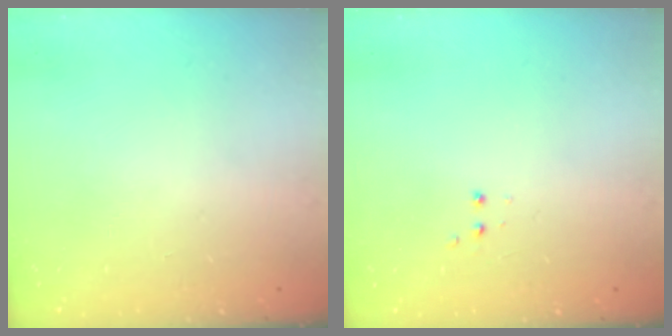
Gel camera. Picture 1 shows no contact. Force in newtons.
{"total": 2.8, "press": 2.8, "slide": 0.6}